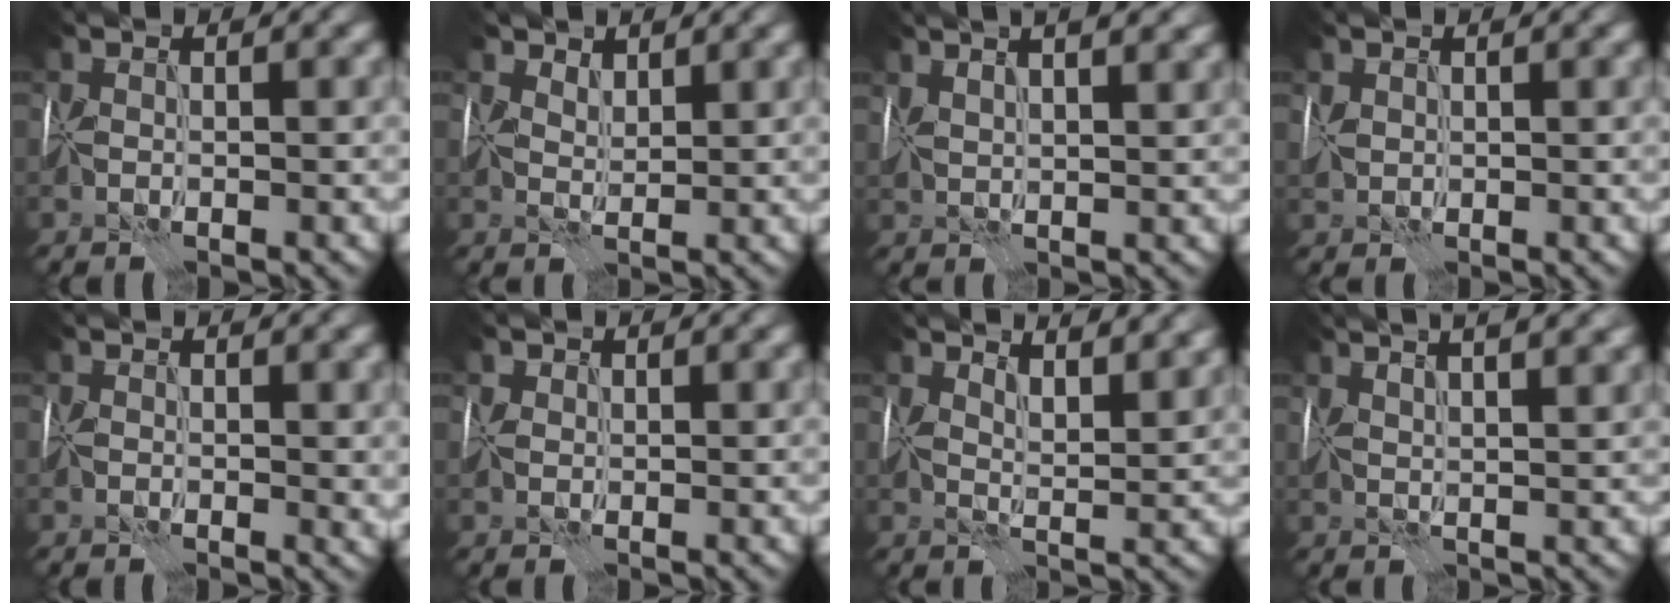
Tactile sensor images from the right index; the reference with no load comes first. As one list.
[{"total": 2.3, "force": [1.9, 1.1, 0.7], "torque": [-0.014, -0.013, 0.037]}, {"total": 8.7, "force": [5.0, 4.0, 6.0], "torque": [-0.088, 0.044, 0.062]}, {"total": 1.0, "force": [0.6, 0.7, 0.3], "torque": [-0.014, 0.001, 0.014]}, {"total": 1.4, "force": [0.5, 0.8, 1.1], "torque": [-0.017, -0.004, 0.009]}, {"total": 1.2, "force": [0.8, 0.8, 0.1], "torque": [-0.003, 0.001, 0.013]}, {"total": 6.0, "force": [4.5, 1.9, 3.5], "torque": [-0.044, 0.009, 0.056]}, {"total": 9.6, "force": [5.9, 3.8, 6.5], "torque": [-0.084, 0.049, 0.067]}]